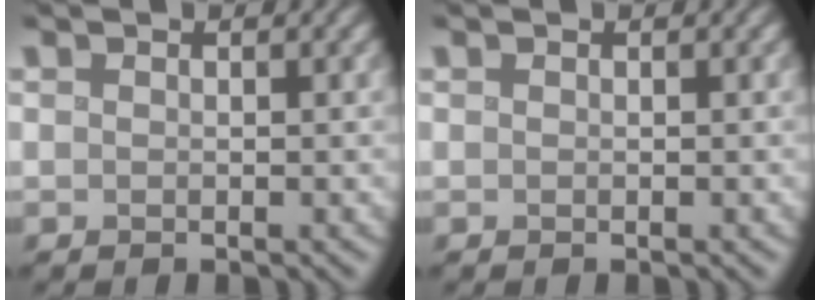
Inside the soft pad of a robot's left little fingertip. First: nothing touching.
{"total": 0.0}